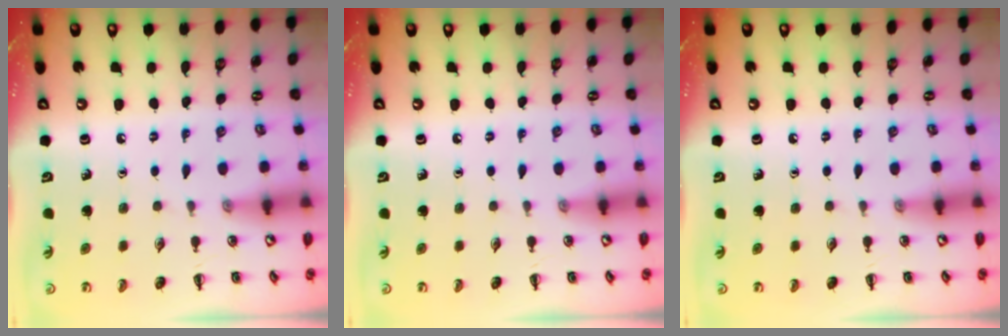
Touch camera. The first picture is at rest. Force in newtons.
{"total": 0.0}
{"total": 0.0}